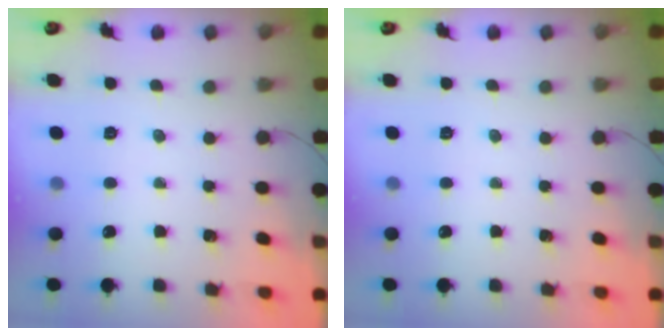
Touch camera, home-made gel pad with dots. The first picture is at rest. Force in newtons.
{"total": 0.0}